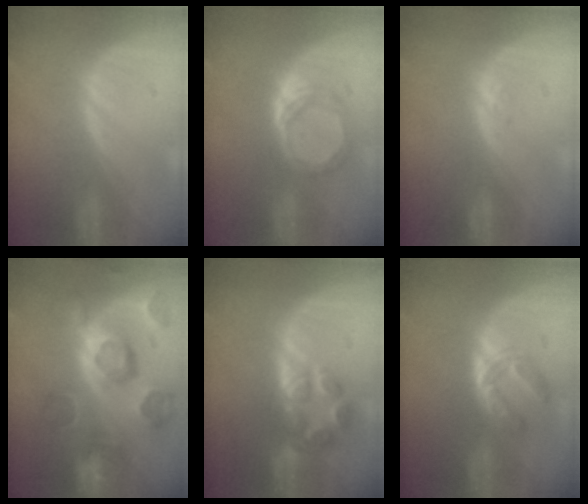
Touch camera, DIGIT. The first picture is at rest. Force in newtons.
{"total": 5.4, "press": 5.0, "slide": 2.2}
{"total": 0.9, "press": 0.8, "slide": 0.4}
{"total": 12.0, "press": 10.3, "slide": 6.2}
{"total": 7.1, "press": 5.9, "slide": 3.8}
{"total": 6.0, "press": 4.8, "slide": 3.5}